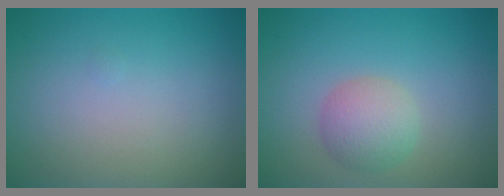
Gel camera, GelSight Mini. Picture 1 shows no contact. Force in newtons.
{"total": 3.1, "press": 3.1, "slide": 0.1}